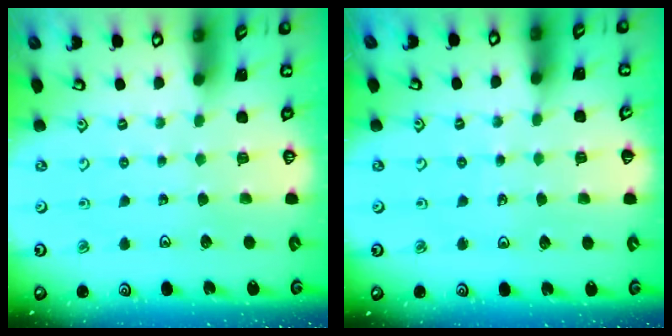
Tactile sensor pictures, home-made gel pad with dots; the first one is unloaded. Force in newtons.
{"total": 2.6, "press": 2.6, "slide": 0.3}